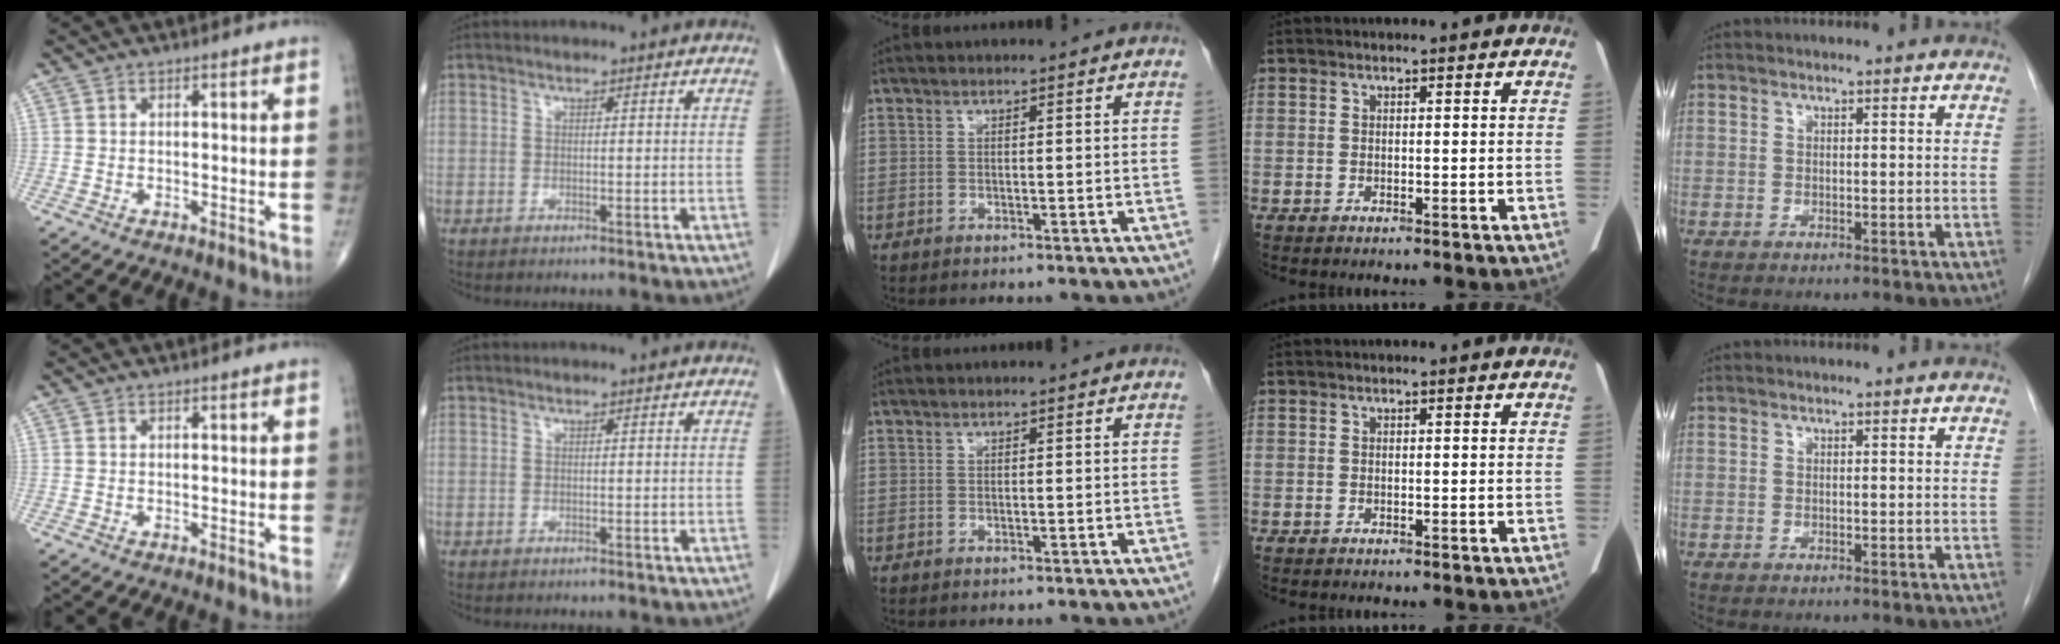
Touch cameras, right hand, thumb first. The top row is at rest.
{}